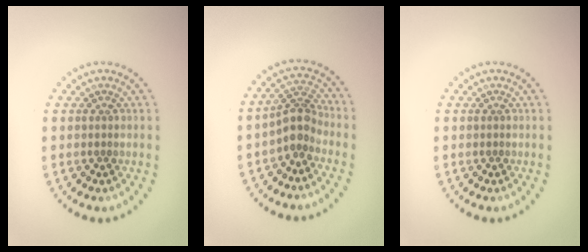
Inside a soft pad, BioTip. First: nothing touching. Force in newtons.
{"total": 2.7, "press": 2.1, "slide": 1.7}
{"total": 0.0}